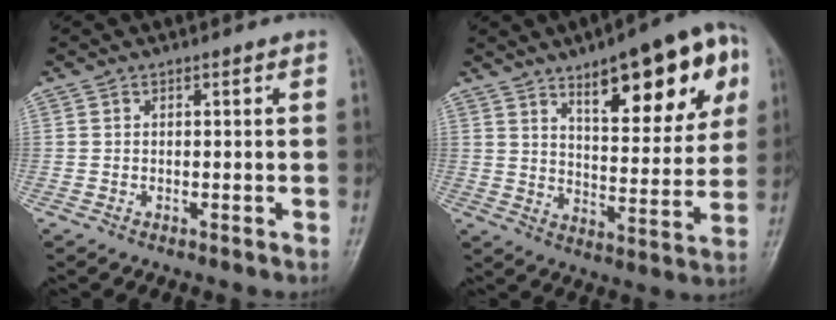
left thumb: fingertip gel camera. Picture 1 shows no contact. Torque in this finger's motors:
{"motor_torque": [0.76, 0.74, 1.30, -1.41, 0.12]}